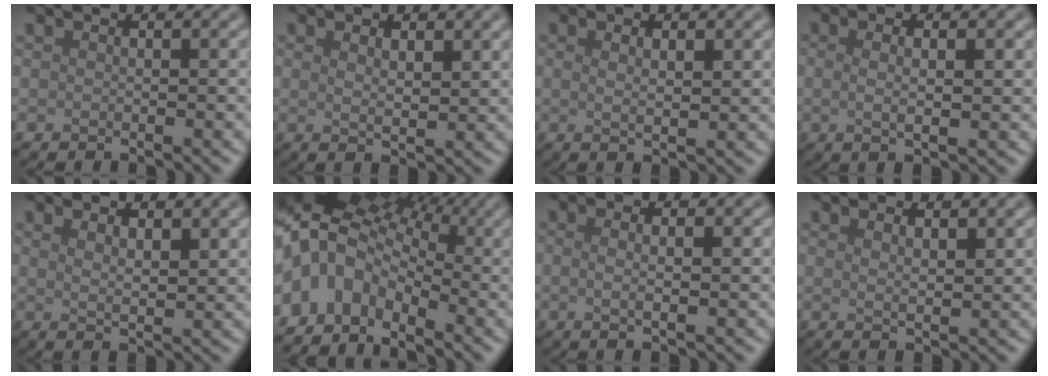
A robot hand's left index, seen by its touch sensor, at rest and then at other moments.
{"total": 2.6, "force": [1.3, 0.9, 2.0], "torque": [-0.032, -0.003, 0.024]}
{"total": 3.3, "force": [1.2, 0.9, 2.9], "torque": [-0.029, -0.001, 0.011]}
{"total": 3.3, "force": [0.7, 1.0, 3.1], "torque": [-0.039, -0.002, 0.000]}
{"total": 3.0, "force": [1.5, 0.9, 2.4], "torque": [-0.034, -0.004, 0.027]}
{"total": 10.2, "force": [-0.3, 7.5, 6.9], "torque": [-0.125, 0.008, -0.005]}
{"total": 3.1, "force": [0.5, 1.1, 2.9], "torque": [-0.033, -0.003, -0.007]}
{"total": 2.1, "force": [1.1, 0.6, 1.7], "torque": [-0.024, -0.002, 0.019]}